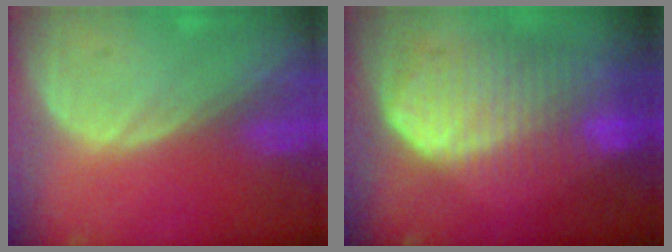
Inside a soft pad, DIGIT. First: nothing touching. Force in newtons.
{"total": 10.4, "press": 9.0, "slide": 5.1}